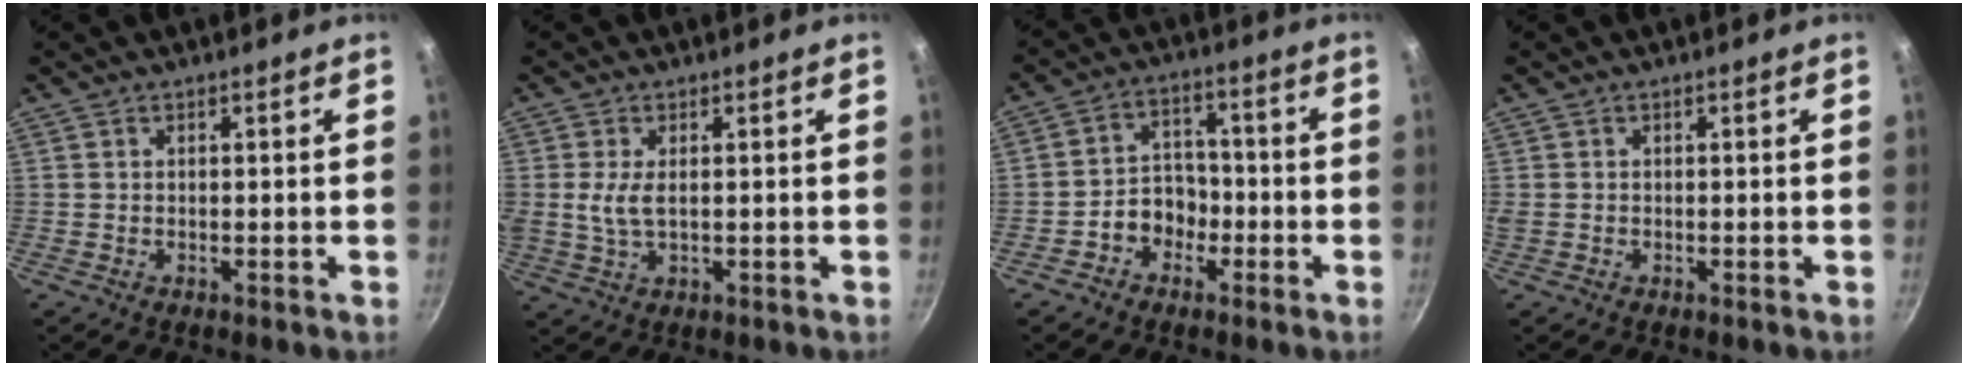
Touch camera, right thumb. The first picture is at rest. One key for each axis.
{"total": 4.4, "fx": 0.5, "fy": 2.1, "fz": 3.8, "tx": -0.078, "ty": -0.004, "tz": 0.012}
{"total": 6.7, "fx": -2.8, "fy": 5.3, "fz": 2.9, "tx": -0.010, "ty": 0.040, "tz": -0.052}
{"total": 0.7, "fx": 0.0, "fy": 0.6, "fz": 0.3, "tx": -0.007, "ty": 0.001, "tz": 0.002}